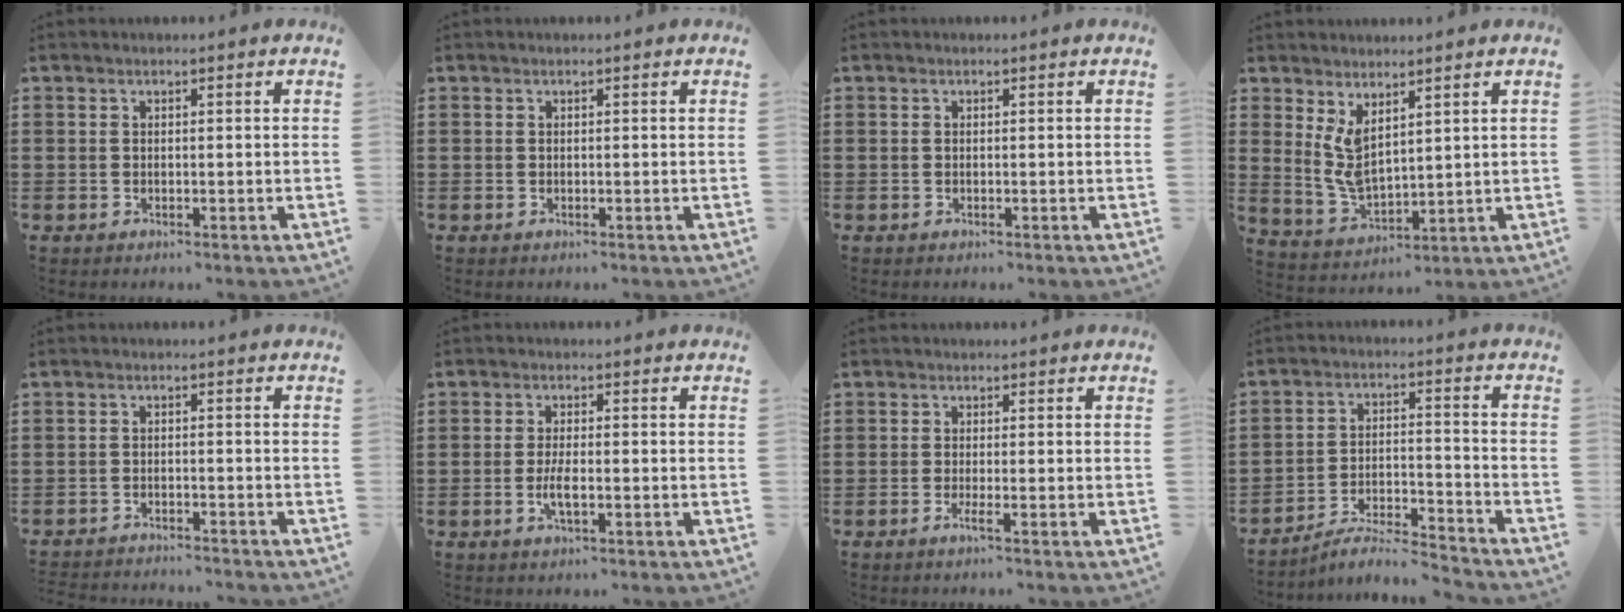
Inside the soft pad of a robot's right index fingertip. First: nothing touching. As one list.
[{"total": 0.0}, {"total": 0.0}, {"total": 5.5, "force": [2.7, 2.8, 4.0], "torque": [-0.100, -0.012, 0.047]}, {"total": 2.1, "force": [-2.1, -0.1, 0.0], "torque": [-0.005, -0.001, -0.045]}, {"total": 3.2, "force": [-1.0, 0.7, 2.9], "torque": [-0.063, -0.007, -0.023]}, {"total": 1.6, "force": [-0.9, -0.1, 1.4], "torque": [-0.031, -0.007, -0.019]}, {"total": 5.5, "force": [-5.1, 0.3, 2.0], "torque": [-0.040, -0.006, -0.100]}]